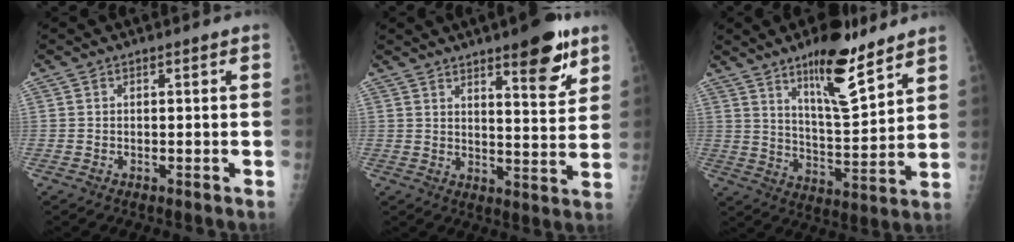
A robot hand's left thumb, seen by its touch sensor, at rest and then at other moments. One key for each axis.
{"total": 10.9, "fx": 6.7, "fy": 2.7, "fz": 8.1, "tx": -0.089, "ty": -0.041, "tz": 0.093}
{"total": 13.6, "fx": 9.2, "fy": 3.6, "fz": 9.4, "tx": -0.130, "ty": -0.068, "tz": 0.156}